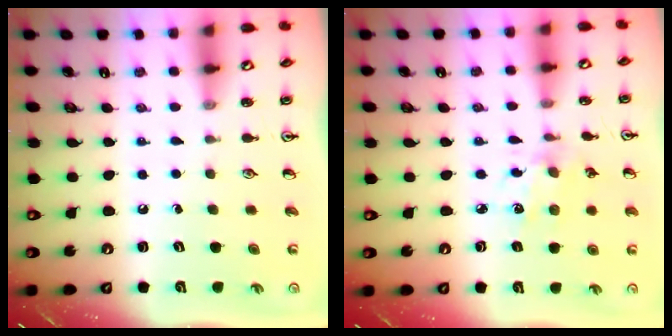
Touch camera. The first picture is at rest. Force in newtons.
{"total": 2.8, "press": 2.7, "slide": 0.7}